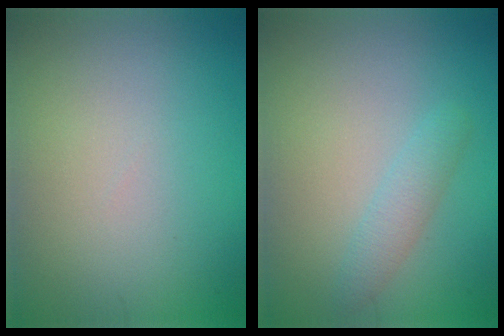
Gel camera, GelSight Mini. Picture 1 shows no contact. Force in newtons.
{"total": 1.8, "press": 1.8, "slide": 0.1}